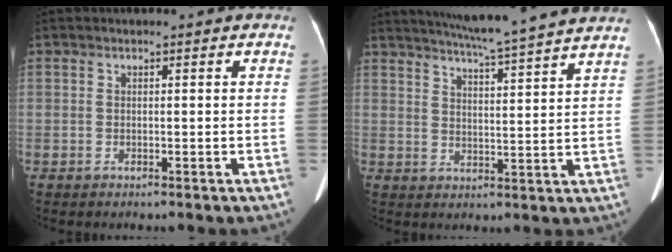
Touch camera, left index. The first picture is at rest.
{"total": 15.6, "force": [13.9, -1.4, 6.9], "torque": [-0.119, -0.012, 0.184]}